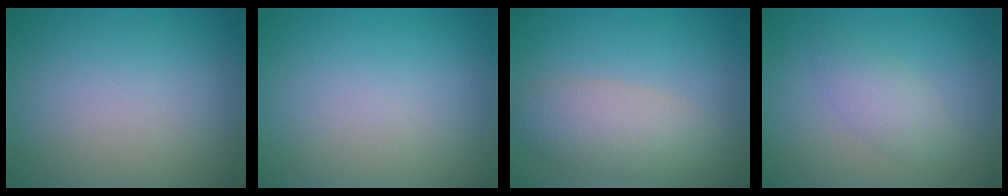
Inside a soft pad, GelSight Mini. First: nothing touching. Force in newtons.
{"total": 0.0}
{"total": 4.2, "press": 4.2, "slide": 0.3}
{"total": 2.1, "press": 2.1, "slide": 0.0}